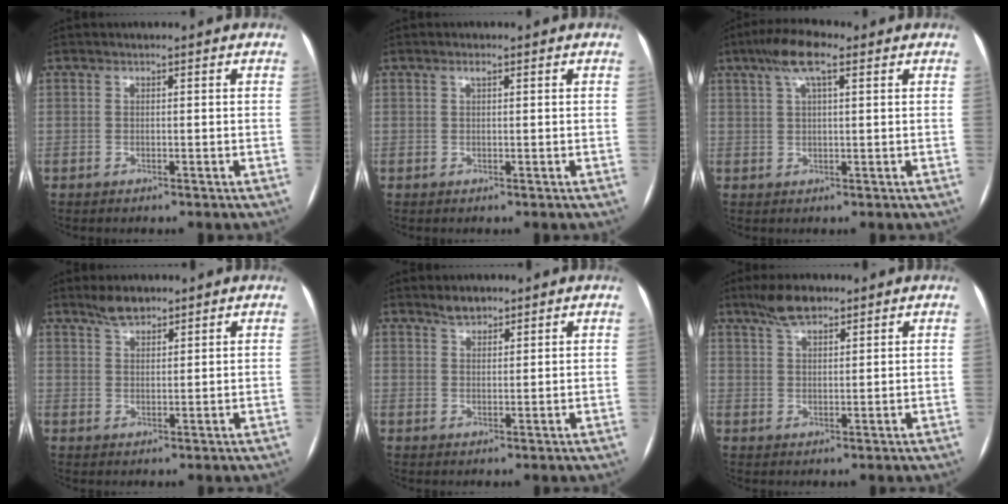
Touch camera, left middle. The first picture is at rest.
{"total": 0.8, "force": [0.5, 0.1, 0.6], "torque": [-0.015, 0.001, 0.008]}
{"total": 6.5, "force": [3.6, 1.3, 5.3], "torque": [-0.110, 0.021, 0.062]}
{"total": 3.4, "force": [3.0, 0.9, 1.4], "torque": [-0.033, 0.004, 0.056]}
{"total": 2.7, "force": [2.4, 0.9, 0.8], "torque": [-0.018, 0.003, 0.043]}
{"total": 5.0, "force": [3.9, 1.4, 2.8], "torque": [-0.062, 0.009, 0.074]}